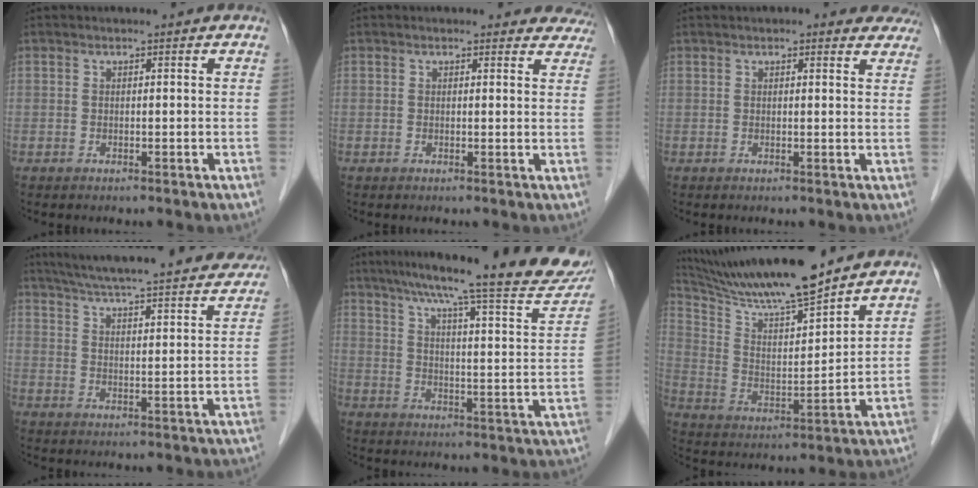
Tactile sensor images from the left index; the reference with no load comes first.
{"total": 5.4, "force": [5.0, 2.0, 0.4], "torque": [0.024, -0.007, 0.027]}
{"total": 6.6, "force": [5.7, 1.8, 2.6], "torque": [-0.016, 0.011, 0.051]}
{"total": 27.9, "force": [25.2, 3.0, 11.6], "torque": [-0.190, -0.013, 0.325]}
{"total": 24.6, "force": [21.0, 1.7, 12.7], "torque": [-0.191, -0.030, 0.270]}
{"total": 16.1, "force": [14.3, 0.1, 7.3], "torque": [-0.143, 0.003, 0.257]}